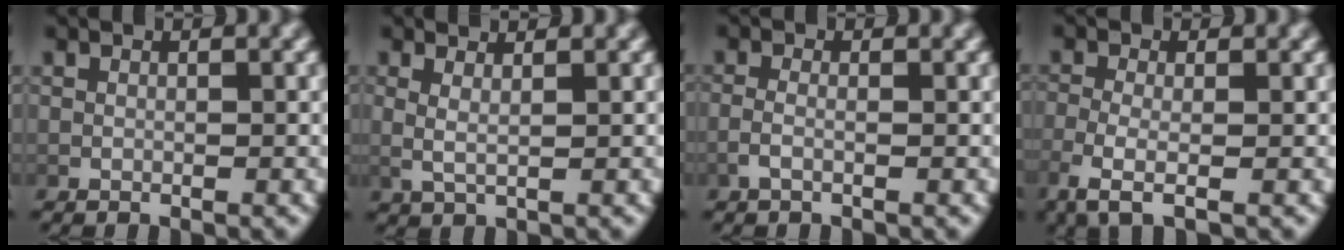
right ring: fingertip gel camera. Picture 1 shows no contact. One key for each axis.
{"total": 2.7, "fx": 1.0, "fy": 1.2, "fz": 2.1, "tx": -0.041, "ty": -0.005, "tz": 0.024}
{"total": 1.5, "fx": -0.9, "fy": 0.3, "fz": 1.2, "tx": -0.033, "ty": -0.009, "tz": -0.013}
{"total": 3.4, "fx": -1.1, "fy": 1.1, "fz": 3.0, "tx": -0.077, "ty": -0.015, "tz": -0.013}